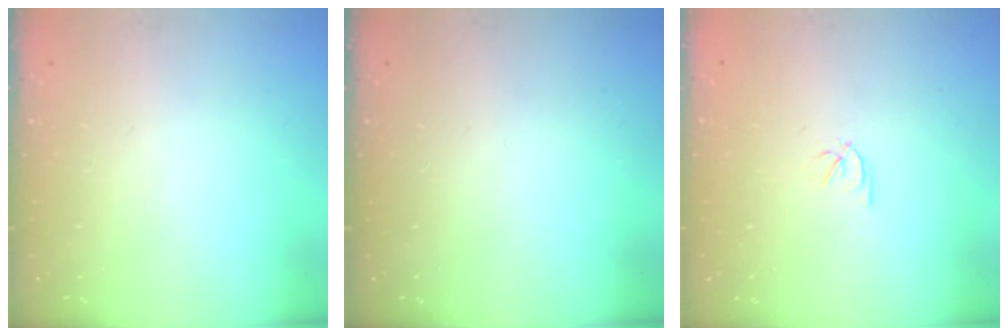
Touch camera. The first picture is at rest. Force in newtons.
{"total": 0.0}
{"total": 1.8, "press": 1.7, "slide": 0.5}